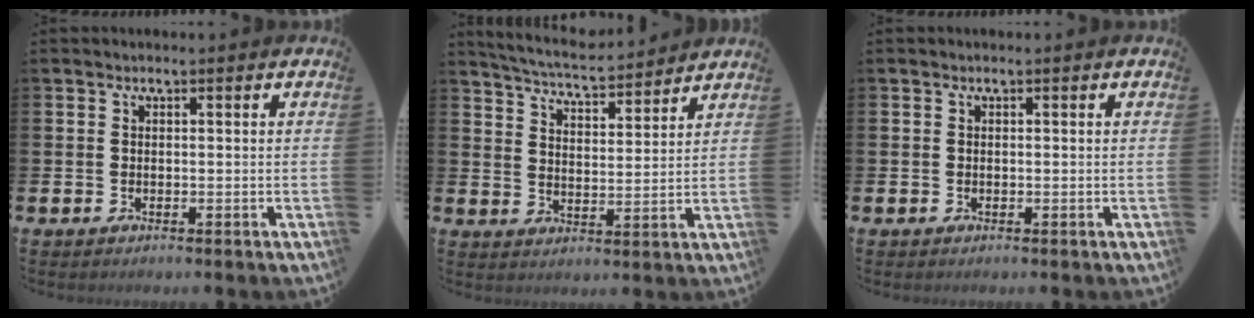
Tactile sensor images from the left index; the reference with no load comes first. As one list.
[{"total": 5.6, "force": [5.5, 0.5, 1.0], "torque": [-0.045, -0.034, 0.096]}, {"total": 0.0}]